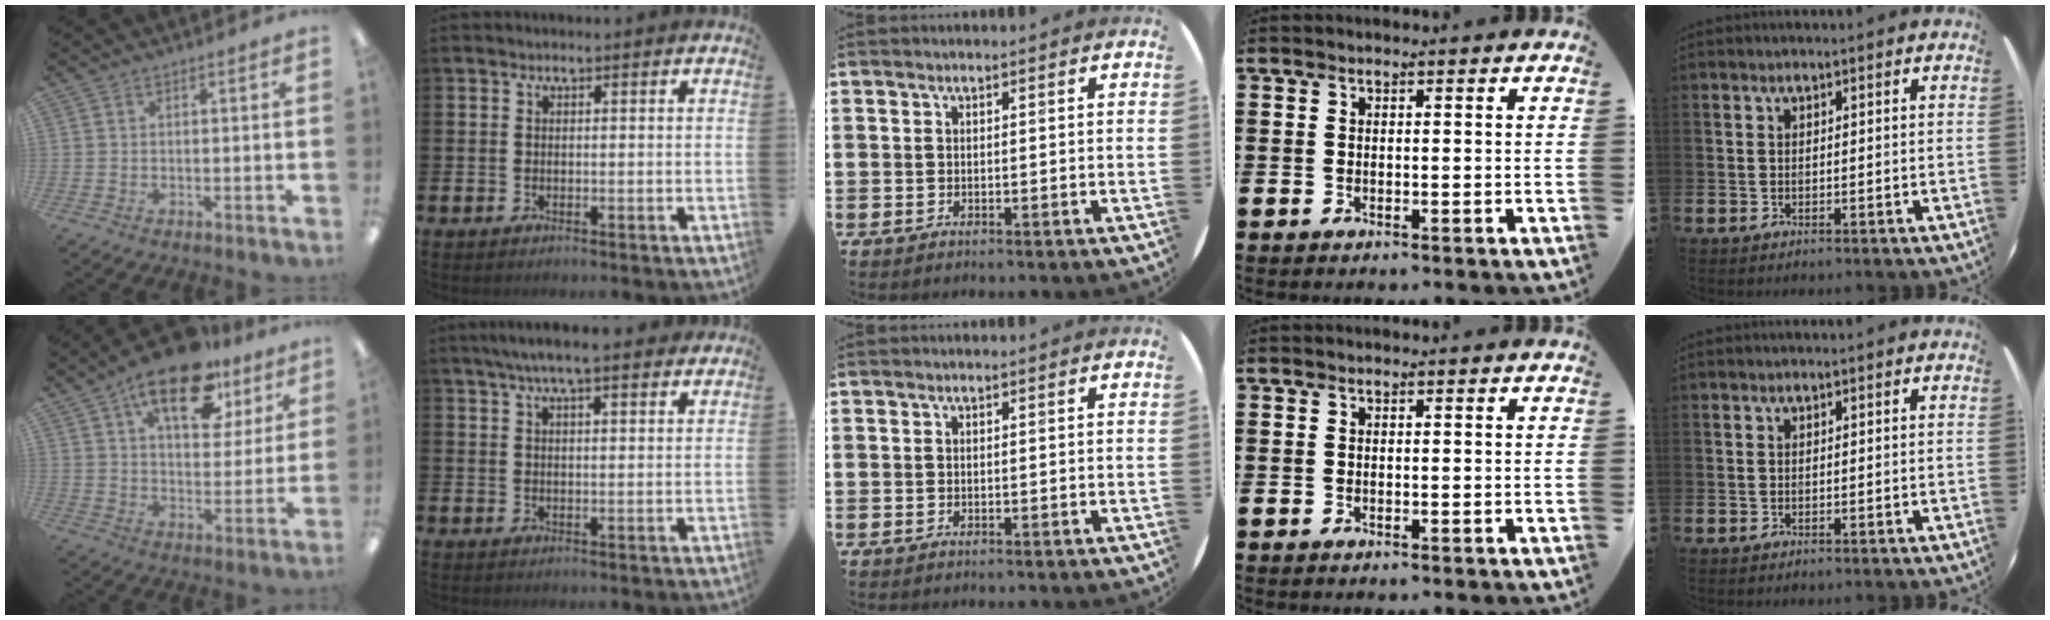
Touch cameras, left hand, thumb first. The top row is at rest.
{"thumb": {"total": 17.6, "force": [10.7, 8.4, 11.1], "torque": [-0.167, -0.044, 0.179]}, "index": {"total": 5.8, "force": [4.9, 0.9, 2.9], "torque": [-0.060, -0.010, 0.086]}}